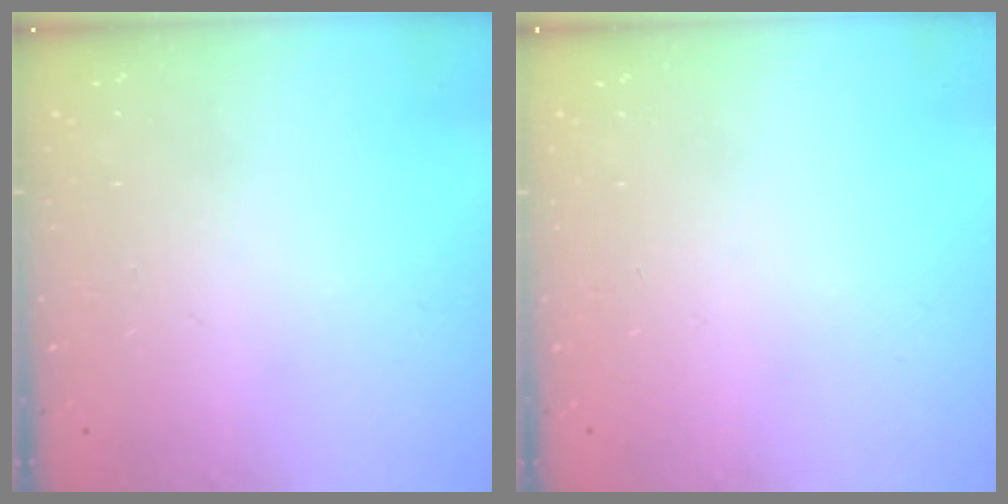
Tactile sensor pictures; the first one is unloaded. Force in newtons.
{"total": 0.0}